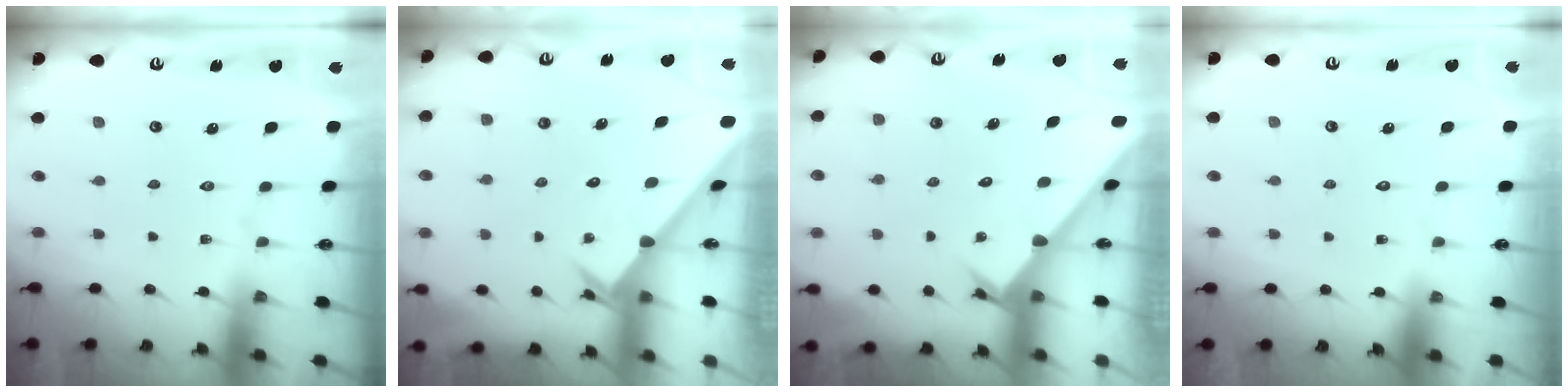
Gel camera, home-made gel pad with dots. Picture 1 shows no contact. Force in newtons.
{"total": 2.4, "press": 2.4, "slide": 0.2}
{"total": 2.7, "press": 2.7, "slide": 0.3}
{"total": 1.8, "press": 1.8, "slide": 0.1}